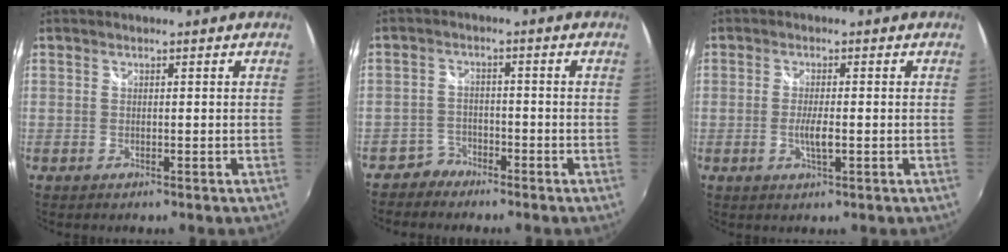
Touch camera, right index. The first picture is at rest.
{"total": 3.6, "force": [-2.9, 2.1, -0.4], "torque": [0.002, 0.013, -0.057]}
{"total": 3.3, "force": [-0.8, 0.5, 3.2], "torque": [-0.060, -0.007, -0.013]}